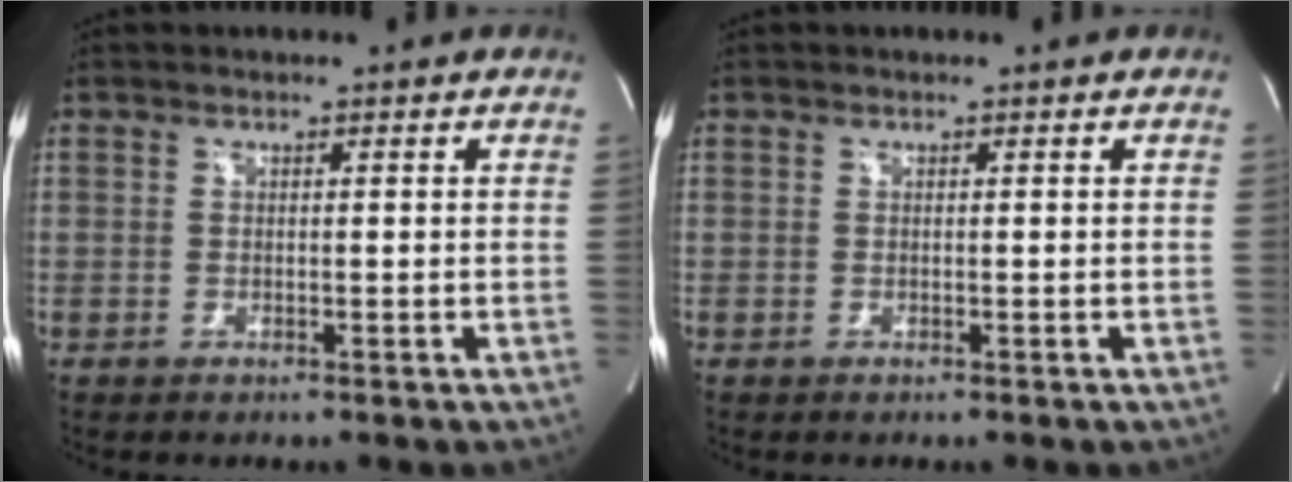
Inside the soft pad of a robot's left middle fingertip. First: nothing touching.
{"total": 0.0}